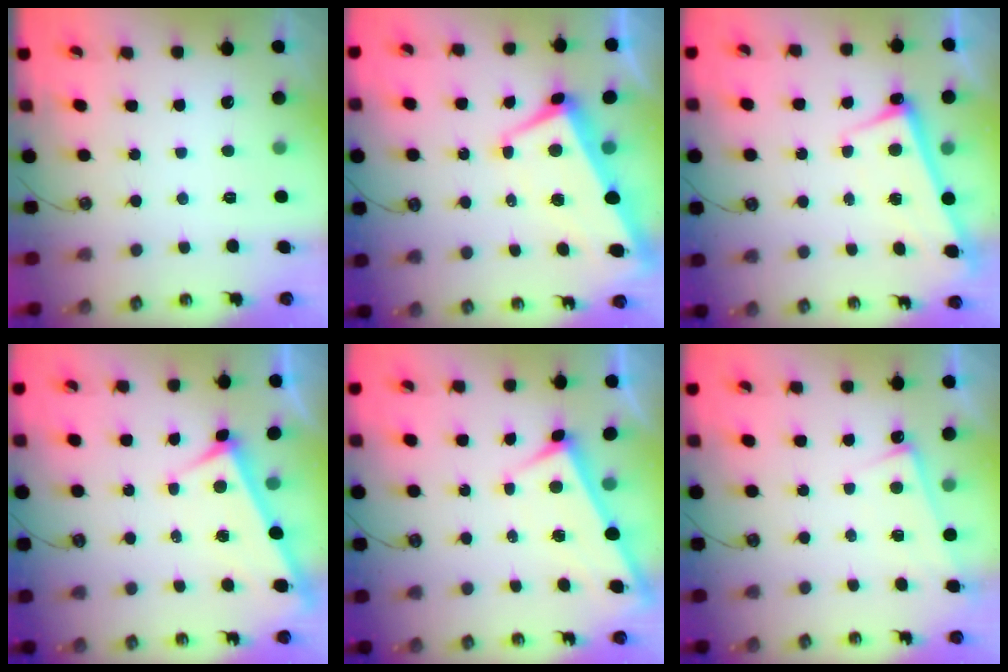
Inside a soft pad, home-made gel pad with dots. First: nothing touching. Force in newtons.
{"total": 1.8, "press": 1.1, "slide": 1.3}
{"total": 2.7, "press": 2.6, "slide": 0.4}
{"total": 4.8, "press": 4.8, "slide": 0.4}
{"total": 2.5, "press": 2.5, "slide": 0.3}
{"total": 1.9, "press": 1.8, "slide": 0.4}